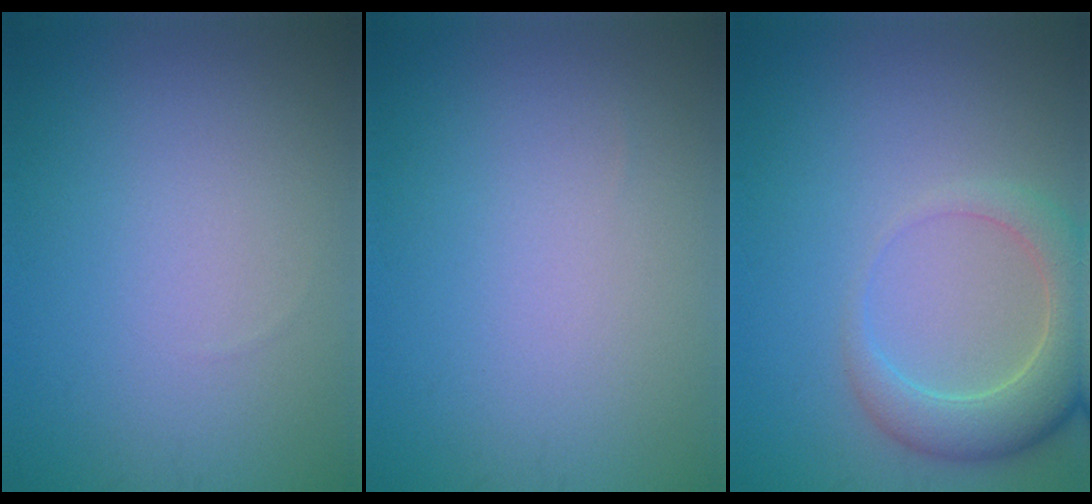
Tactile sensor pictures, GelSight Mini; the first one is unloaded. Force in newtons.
{"total": 0.0}
{"total": 5.0, "press": 4.9, "slide": 0.6}